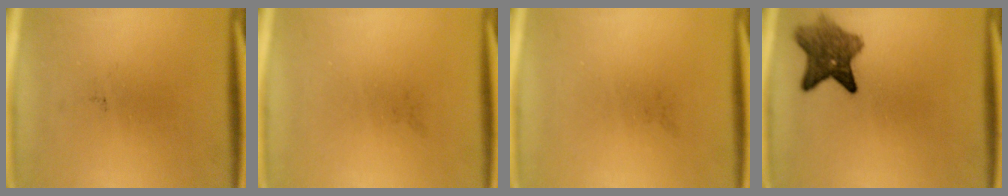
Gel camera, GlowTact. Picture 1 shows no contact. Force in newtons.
{"total": 0.0}
{"total": 0.0}
{"total": 6.7}